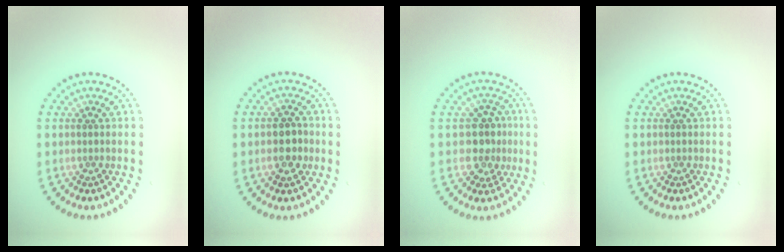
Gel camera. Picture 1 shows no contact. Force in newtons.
{"total": 2.5, "press": 2.5, "slide": 0.3}
{"total": 3.2, "press": 3.0, "slide": 1.3}
{"total": 0.0}